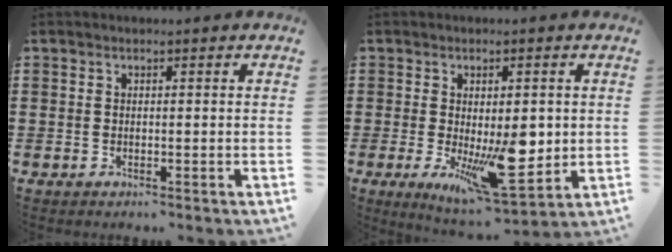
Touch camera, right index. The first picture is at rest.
{"total": 11.2, "force": [-1.2, 4.6, 10.1], "torque": [-0.152, -0.020, -0.014]}